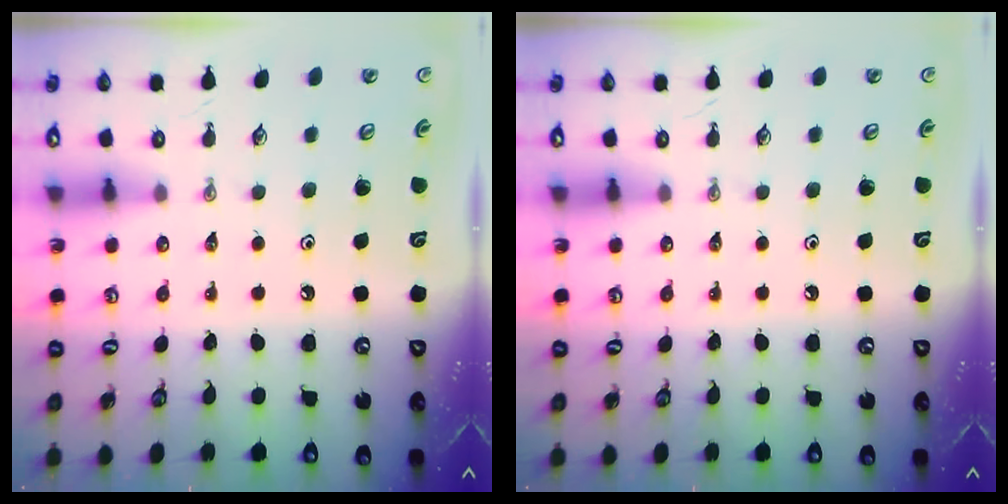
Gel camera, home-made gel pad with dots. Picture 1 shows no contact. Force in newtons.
{"total": 0.0}